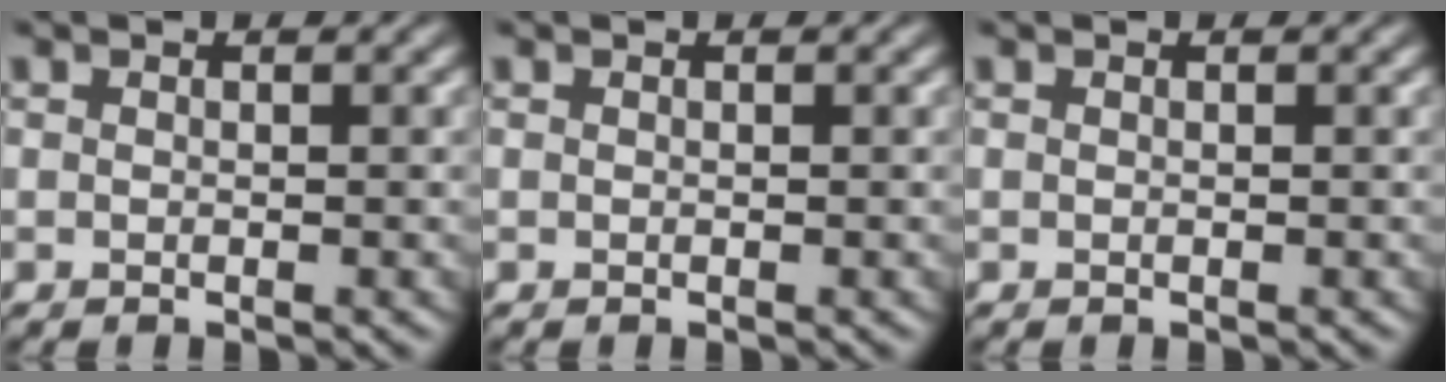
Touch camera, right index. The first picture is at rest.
{"total": 0.0}
{"total": 0.0}